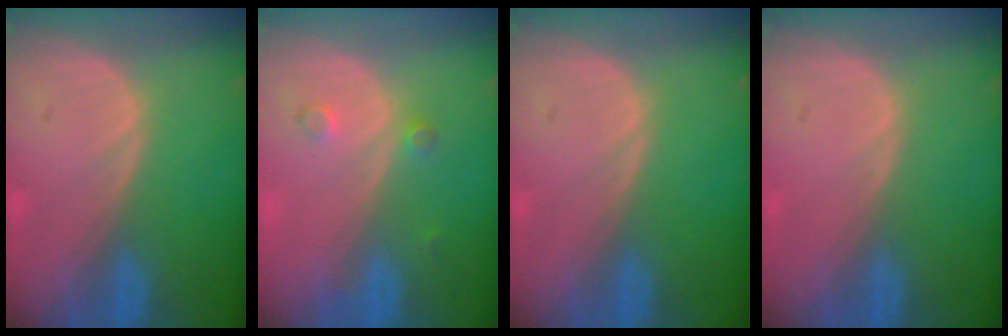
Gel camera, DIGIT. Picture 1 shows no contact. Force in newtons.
{"total": 2.1, "press": 1.8, "slide": 1.1}
{"total": 0.0}
{"total": 0.0}